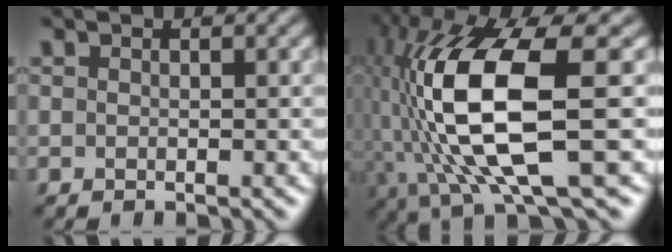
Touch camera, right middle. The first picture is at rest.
{"total": 13.1, "force": [-0.8, 4.0, 12.5], "torque": [-0.254, -0.005, -0.011]}